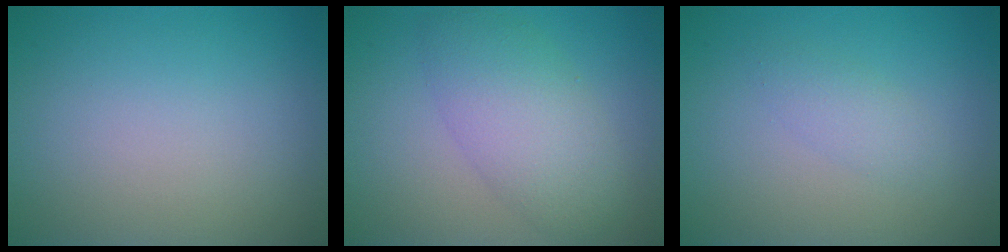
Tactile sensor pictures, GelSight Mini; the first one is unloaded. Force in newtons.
{"total": 5.1, "press": 5.1, "slide": 0.2}
{"total": 1.5, "press": 1.5, "slide": 0.1}